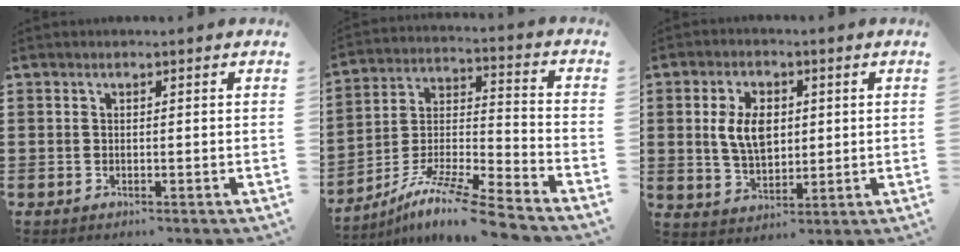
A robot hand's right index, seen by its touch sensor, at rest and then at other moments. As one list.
[{"total": 9.9, "force": [-8.2, 0.0, 5.6], "torque": [-0.104, 0.002, -0.165]}, {"total": 7.1, "force": [1.1, 4.3, 5.5], "torque": [-0.122, 0.007, 0.012]}]